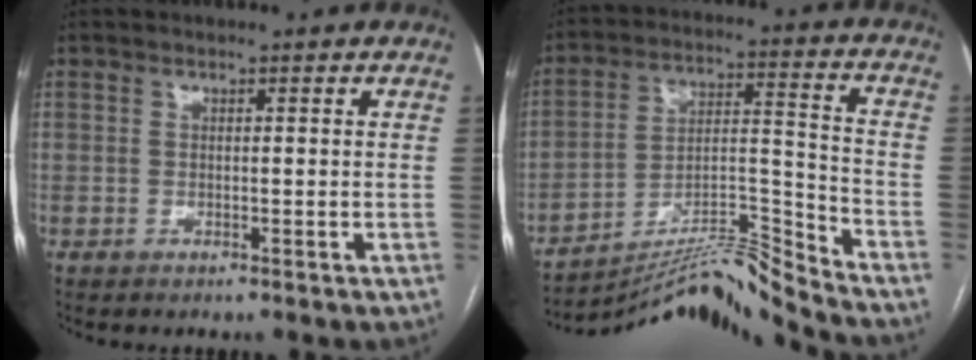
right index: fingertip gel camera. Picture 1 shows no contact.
{"total": 13.5, "force": [-12.9, -3.1, 2.3], "torque": [-0.036, 0.041, -0.226]}